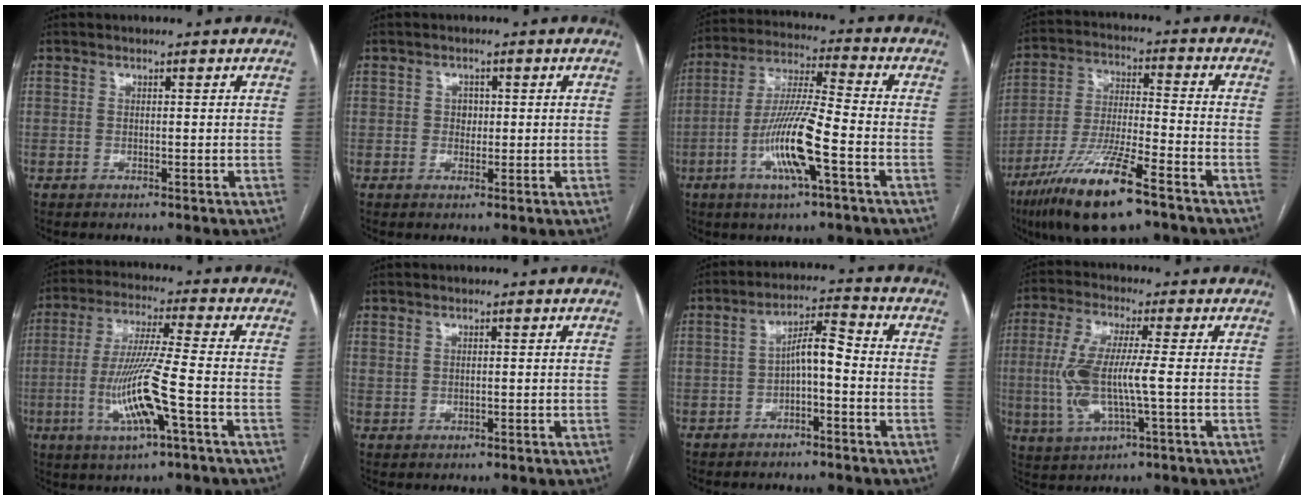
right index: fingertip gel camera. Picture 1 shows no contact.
{"total": 1.7, "force": [0.1, 1.5, 0.9], "torque": [-0.009, 0.003, 0.001]}
{"total": 12.1, "force": [-4.4, 0.9, 11.3], "torque": [-0.223, -0.002, -0.084]}
{"total": 15.0, "force": [-9.4, 2.2, 11.5], "torque": [-0.231, -0.029, -0.170]}
{"total": 11.4, "force": [-3.4, 0.0, 10.9], "torque": [-0.220, -0.009, -0.067]}
{"total": 0.6, "force": [0.4, 0.4, 0.2], "torque": [-0.003, 0.006, 0.009]}
{"total": 5.4, "force": [-1.3, 1.6, 5.0], "torque": [-0.089, 0.024, -0.023]}
{"total": 9.6, "force": [-0.8, 1.6, 9.4], "torque": [-0.209, 0.005, -0.016]}